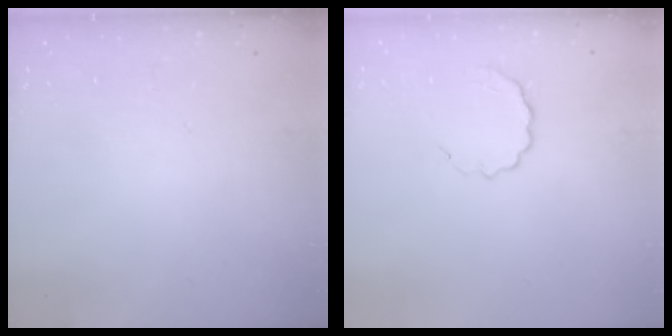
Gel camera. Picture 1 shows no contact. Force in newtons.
{"total": 5.9, "press": 5.7, "slide": 1.3}